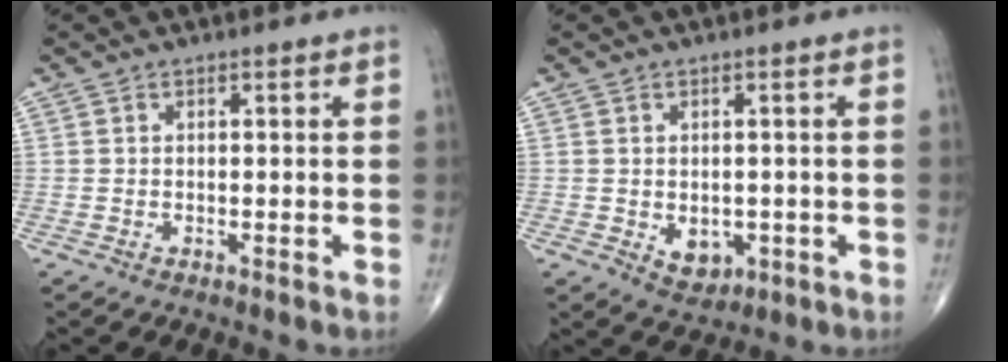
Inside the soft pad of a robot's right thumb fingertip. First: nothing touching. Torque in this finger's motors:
{"motor_torque": [-0.18, 0.07, 0.15, 0.17, 0.06]}